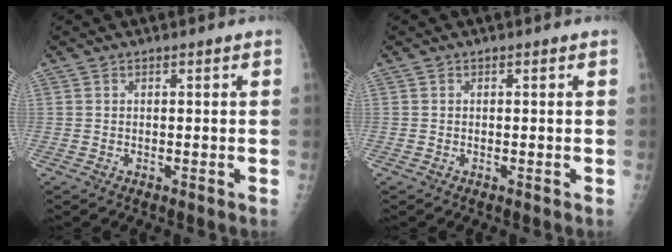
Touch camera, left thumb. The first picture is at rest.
{"total": 0.0}